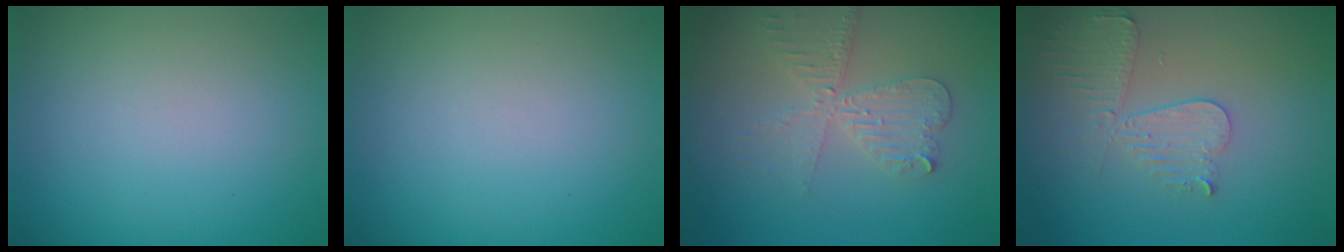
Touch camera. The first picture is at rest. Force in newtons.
{"total": 0.0}
{"total": 4.0, "press": 3.4, "slide": 2.1}
{"total": 3.6, "press": 3.2, "slide": 1.6}